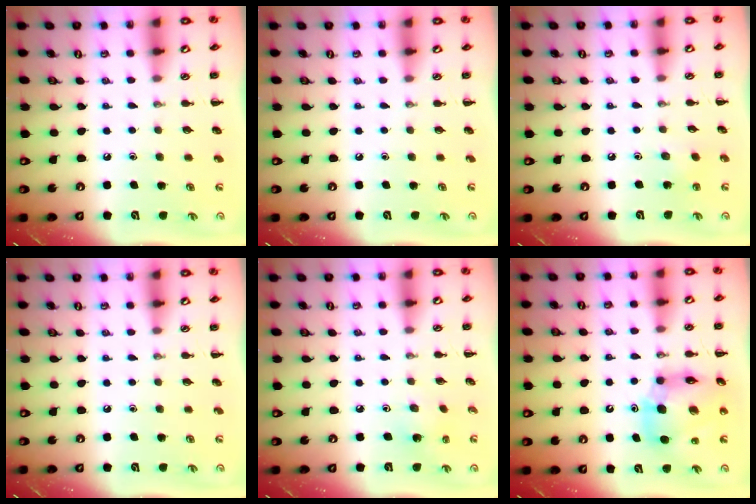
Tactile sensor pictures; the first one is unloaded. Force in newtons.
{"total": 0.0}
{"total": 2.1, "press": 2.0, "slide": 0.8}
{"total": 0.0}
{"total": 1.9, "press": 1.9, "slide": 0.6}
{"total": 11.7, "press": 11.1, "slide": 3.5}